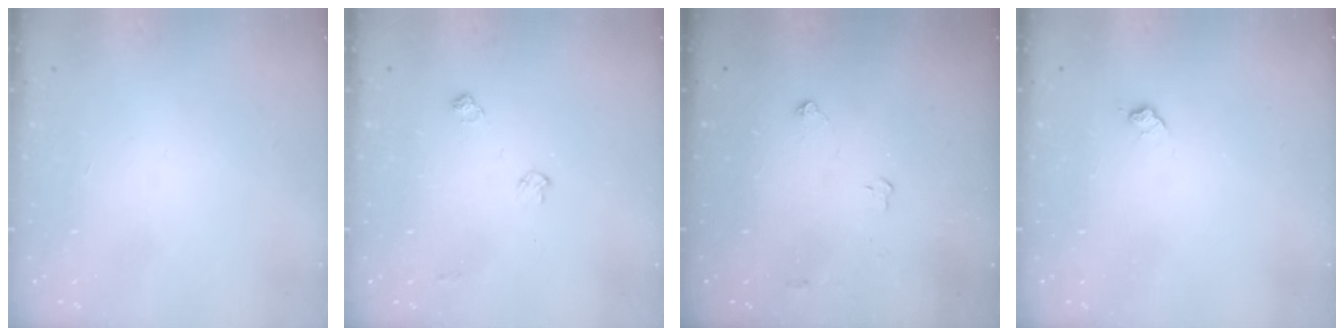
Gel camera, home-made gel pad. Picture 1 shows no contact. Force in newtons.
{"total": 5.2, "press": 5.1, "slide": 0.8}
{"total": 2.8, "press": 2.8, "slide": 0.4}
{"total": 5.7, "press": 5.7, "slide": 0.7}